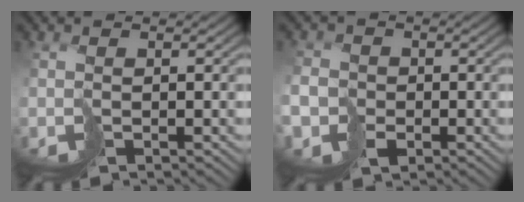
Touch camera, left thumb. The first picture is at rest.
{"total": 5.6, "force": [-2.4, 4.7, 1.9], "torque": [-0.051, -0.022, -0.060]}